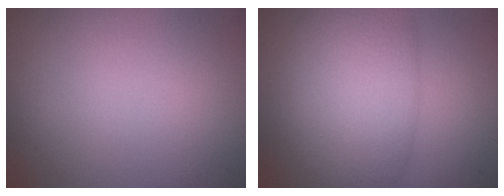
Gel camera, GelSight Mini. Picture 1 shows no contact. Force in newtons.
{"total": 9.0, "press": 8.9, "slide": 0.3}